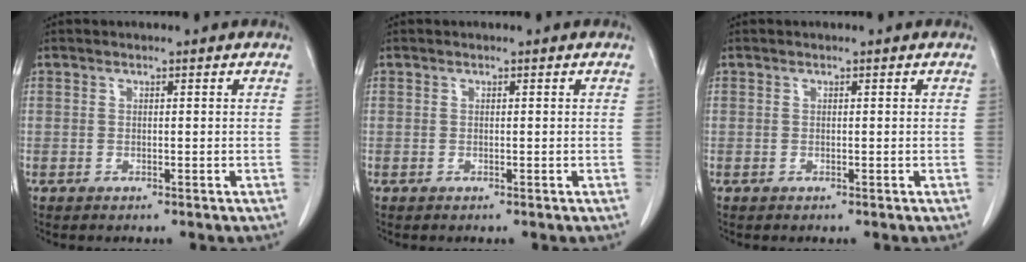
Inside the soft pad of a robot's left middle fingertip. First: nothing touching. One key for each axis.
{"total": 0.0}
{"total": 0.0}